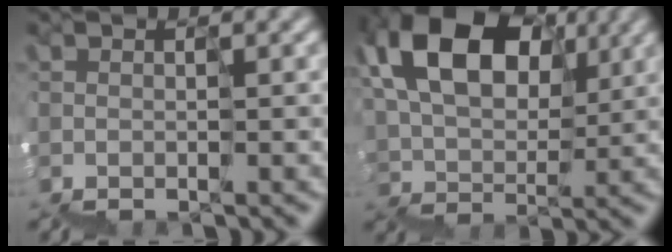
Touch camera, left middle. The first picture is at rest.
{"total": 11.4, "force": [5.8, 7.1, 6.8], "torque": [-0.113, 0.043, 0.095]}